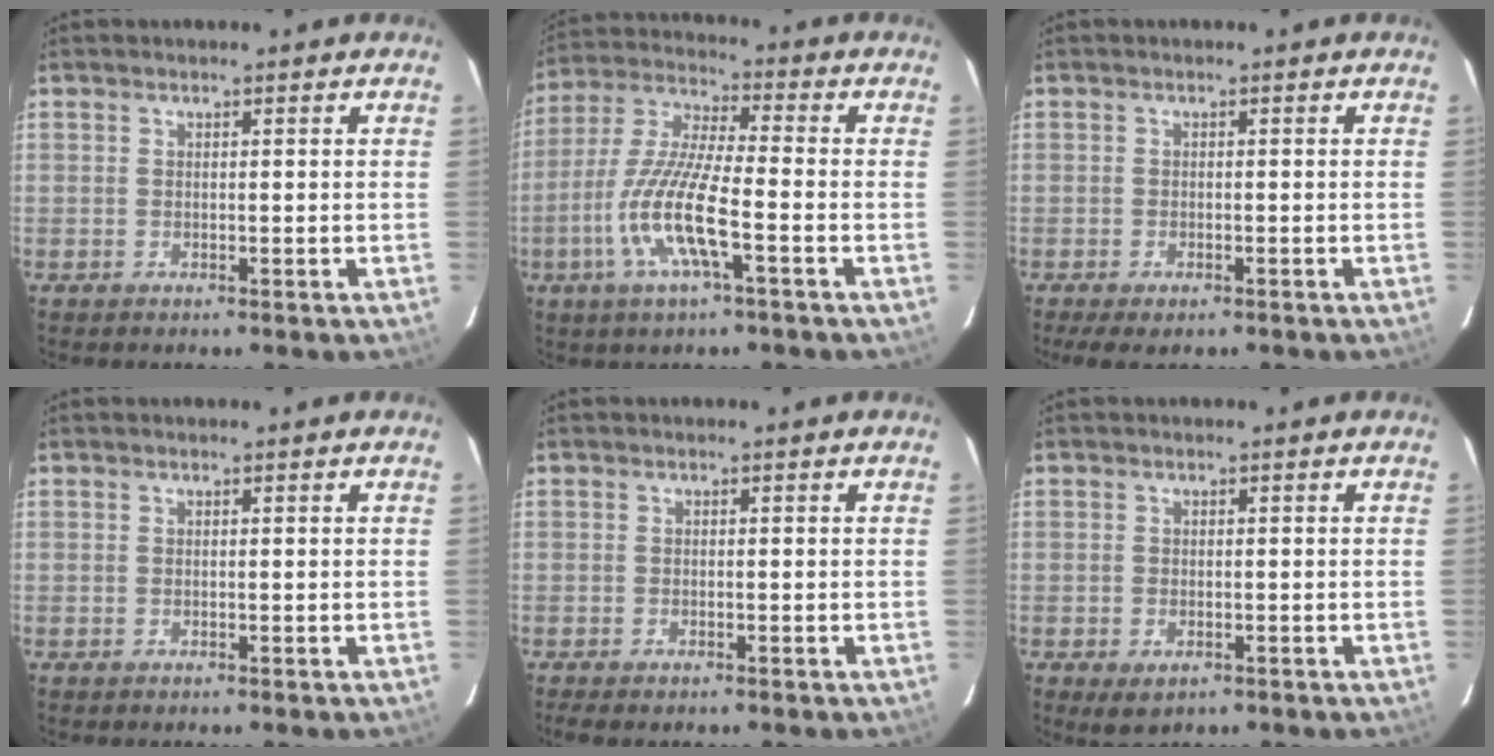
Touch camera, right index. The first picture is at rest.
{"total": 13.4, "force": [-4.9, 2.1, 12.2], "torque": [-0.258, -0.008, -0.099]}
{"total": 4.7, "force": [-3.4, 1.6, 2.8], "torque": [-0.063, -0.020, -0.055]}
{"total": 0.0}
{"total": 2.2, "force": [-1.8, 0.6, 1.2], "torque": [-0.027, -0.009, -0.031]}
{"total": 2.9, "force": [-1.3, 1.9, 1.8], "torque": [-0.032, -0.009, -0.018]}